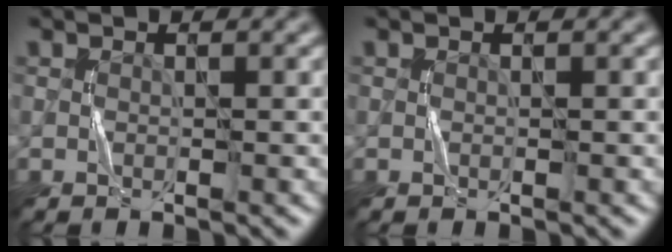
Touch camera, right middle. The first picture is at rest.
{"total": 0.0}